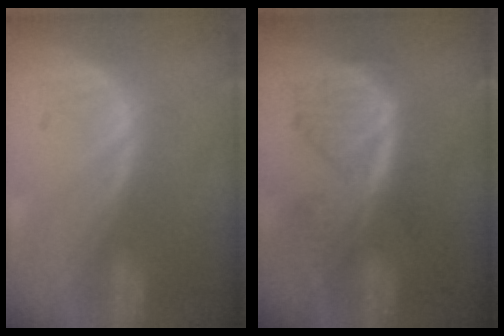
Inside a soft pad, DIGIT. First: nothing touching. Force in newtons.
{"total": 8.0, "press": 7.0, "slide": 3.9}